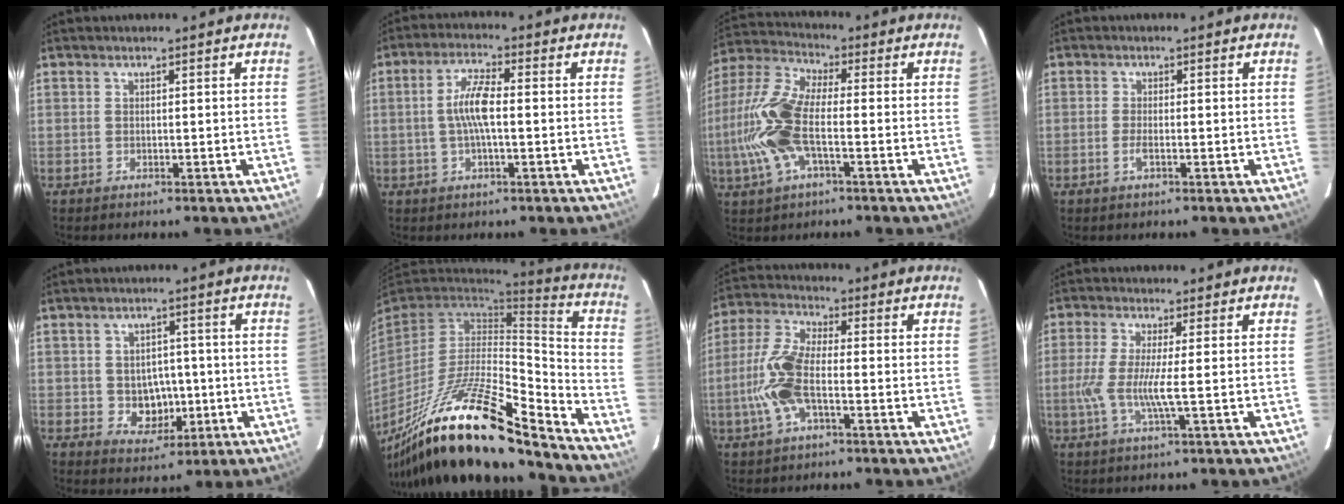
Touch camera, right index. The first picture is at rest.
{"total": 6.2, "force": [-0.4, 1.2, 6.0], "torque": [-0.117, 0.008, -0.008]}
{"total": 14.7, "force": [-2.9, 5.4, 13.3], "torque": [-0.299, 0.004, -0.063]}
{"total": 1.8, "force": [-0.8, 0.4, 1.6], "torque": [-0.035, -0.002, -0.016]}
{"total": 6.0, "force": [-0.8, 5.3, 2.7], "torque": [-0.053, 0.007, 0.006]}
{"total": 27.8, "force": [-19.6, 5.7, 18.9], "torque": [-0.336, -0.042, -0.336]}
{"total": 10.9, "force": [-2.8, 3.8, 9.8], "torque": [-0.223, 0.005, -0.061]}
{"total": 6.2, "force": [-1.0, -0.5, 6.1], "torque": [-0.143, -0.008, -0.022]}